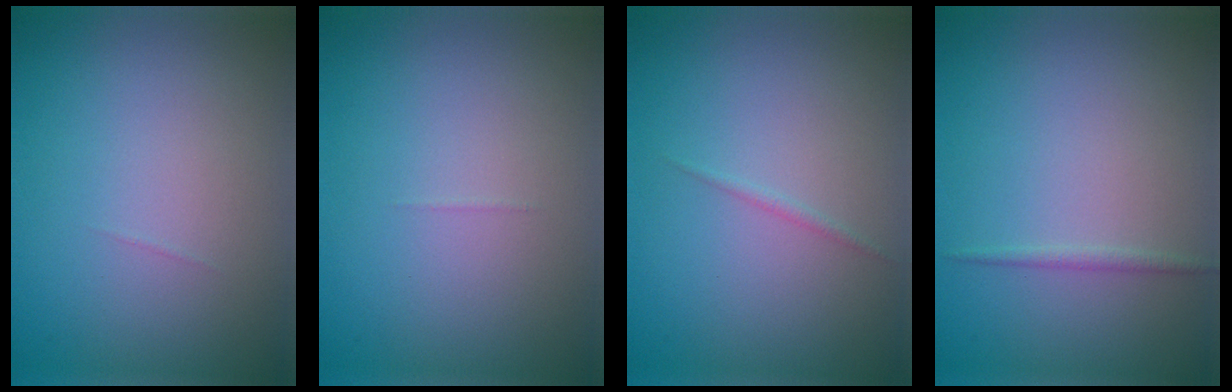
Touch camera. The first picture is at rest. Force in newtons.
{"total": 0.0}
{"total": 0.5, "press": 0.5, "slide": 0.0}
{"total": 0.7, "press": 0.7, "slide": 0.0}